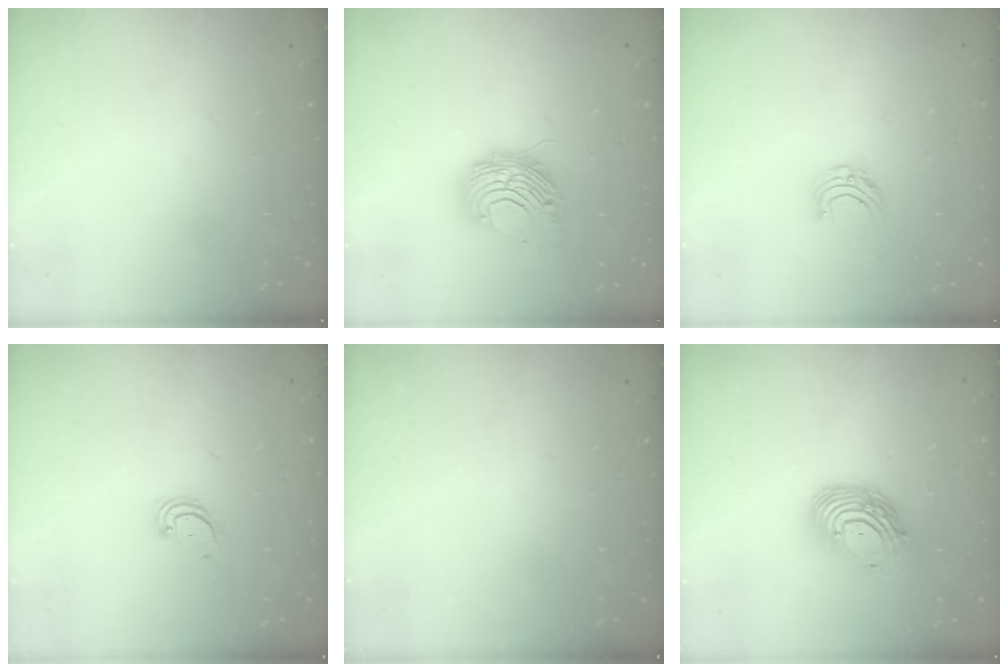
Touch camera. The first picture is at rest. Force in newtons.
{"total": 8.9, "press": 8.9, "slide": 0.0}
{"total": 5.0, "press": 5.0, "slide": 0.4}
{"total": 2.3, "press": 2.3, "slide": 0.2}
{"total": 0.0}
{"total": 12.8, "press": 12.8, "slide": 1.2}